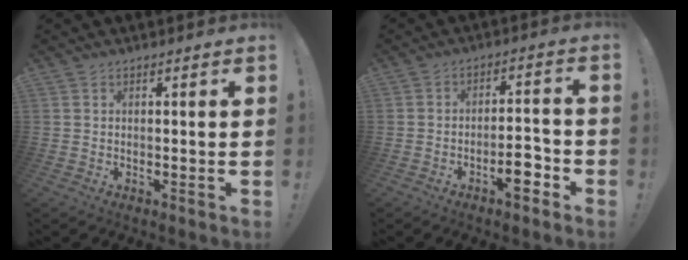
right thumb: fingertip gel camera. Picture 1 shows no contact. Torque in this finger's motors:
{"motor_torque": [2.18, 0.46, 0.64, -0.72, 0.51]}